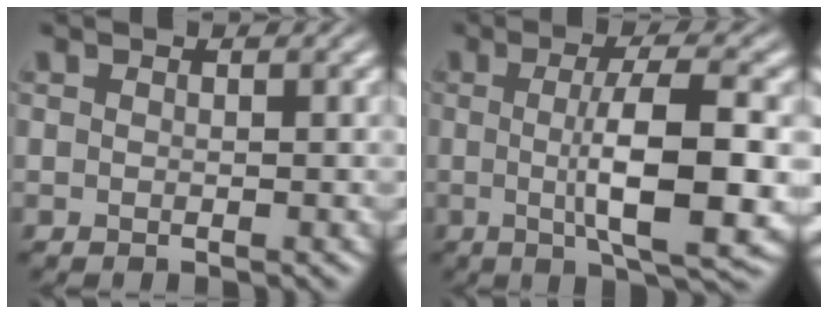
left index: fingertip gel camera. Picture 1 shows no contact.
{"total": 8.4, "force": [-0.4, 1.9, 8.2], "torque": [-0.123, -0.006, -0.003]}